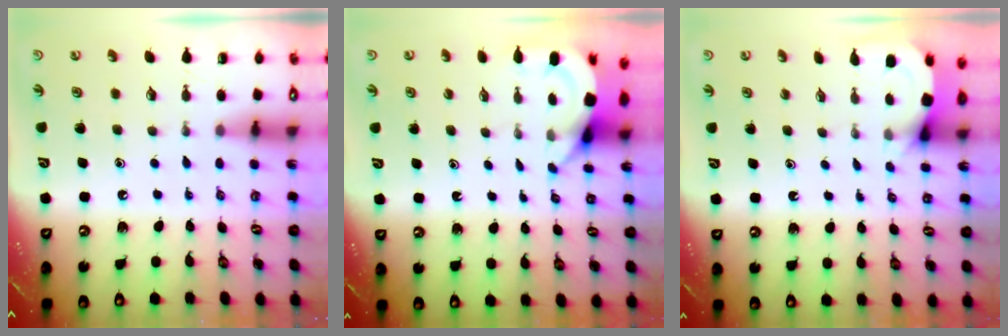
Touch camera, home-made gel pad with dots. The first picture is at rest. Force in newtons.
{"total": 3.8, "press": 3.8, "slide": 0.3}
{"total": 3.5, "press": 3.4, "slide": 0.4}